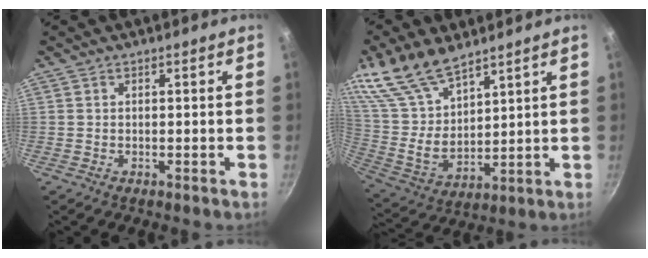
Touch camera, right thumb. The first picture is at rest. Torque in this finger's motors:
{"motor_torque": [-0.80, 2.38, 0.49, 0.04, 0.44]}